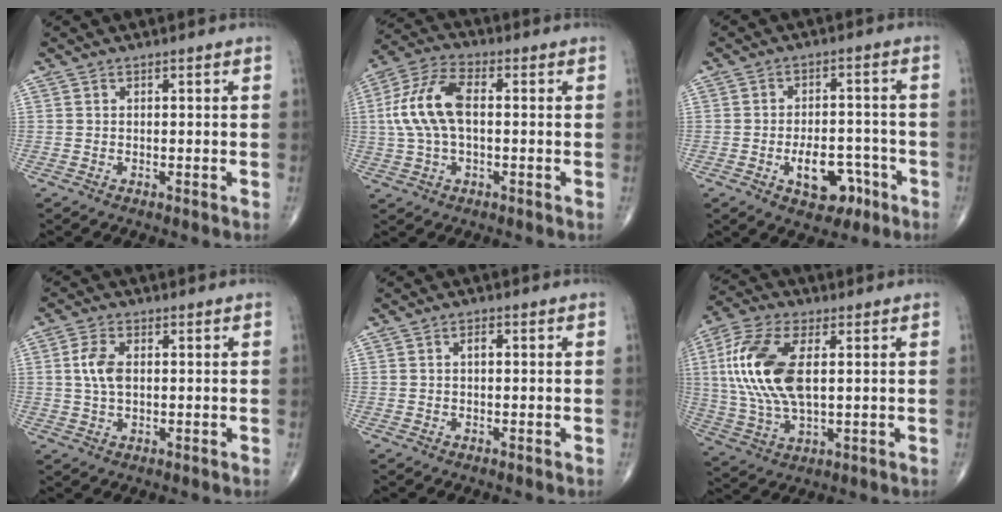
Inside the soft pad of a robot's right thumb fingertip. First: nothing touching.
{"total": 11.8, "force": [0.7, 6.1, 10.1], "torque": [-0.217, 0.028, 0.008]}
{"total": 8.8, "force": [-3.7, 5.3, 6.0], "torque": [-0.063, 0.030, -0.049]}
{"total": 5.0, "force": [0.6, 2.9, 4.1], "torque": [-0.089, 0.002, 0.008]}
{"total": 1.2, "force": [0.1, 0.7, 1.0], "torque": [-0.015, 0.002, -0.001]}
{"total": 16.8, "force": [2.6, 8.2, 14.4], "torque": [-0.317, 0.000, 0.051]}